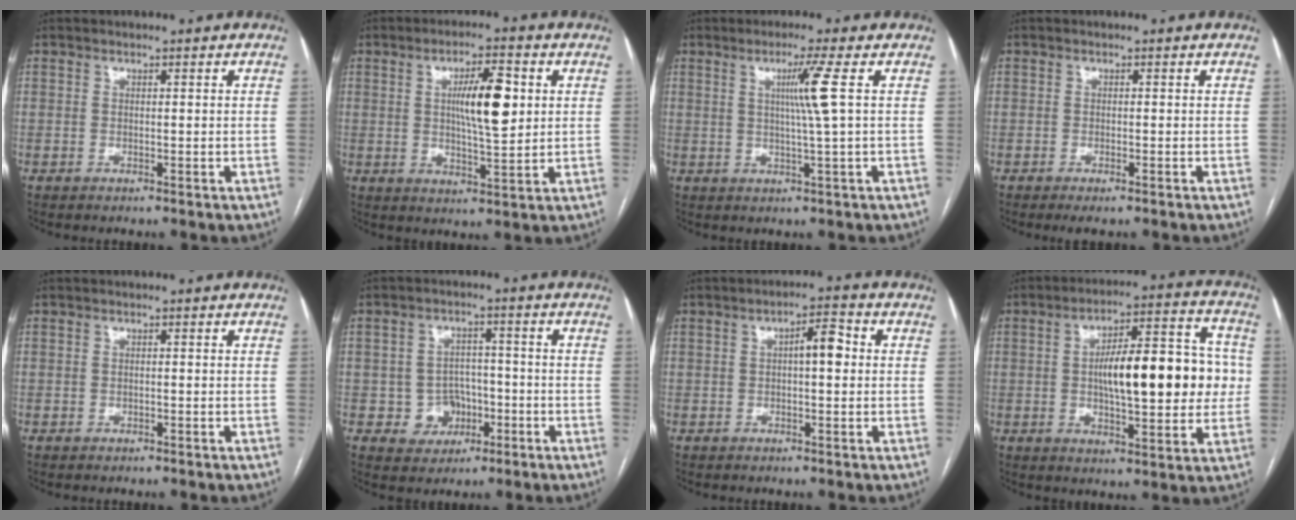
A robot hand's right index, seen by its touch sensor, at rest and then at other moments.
{"total": 8.8, "force": [1.8, 1.8, 8.4], "torque": [-0.143, 0.006, 0.032]}
{"total": 5.2, "force": [1.3, -1.7, 4.7], "torque": [-0.088, -0.005, 0.025]}
{"total": 1.9, "force": [-1.3, 0.3, 1.3], "torque": [-0.019, -0.004, -0.017]}
{"total": 0.0}
{"total": 5.4, "force": [-1.6, 4.9, 1.5], "torque": [-0.016, 0.015, -0.015]}
{"total": 4.4, "force": [0.7, 1.2, 4.2], "torque": [-0.065, 0.015, 0.007]}
{"total": 16.6, "force": [0.5, 5.1, 15.8], "torque": [-0.233, 0.034, 0.010]}